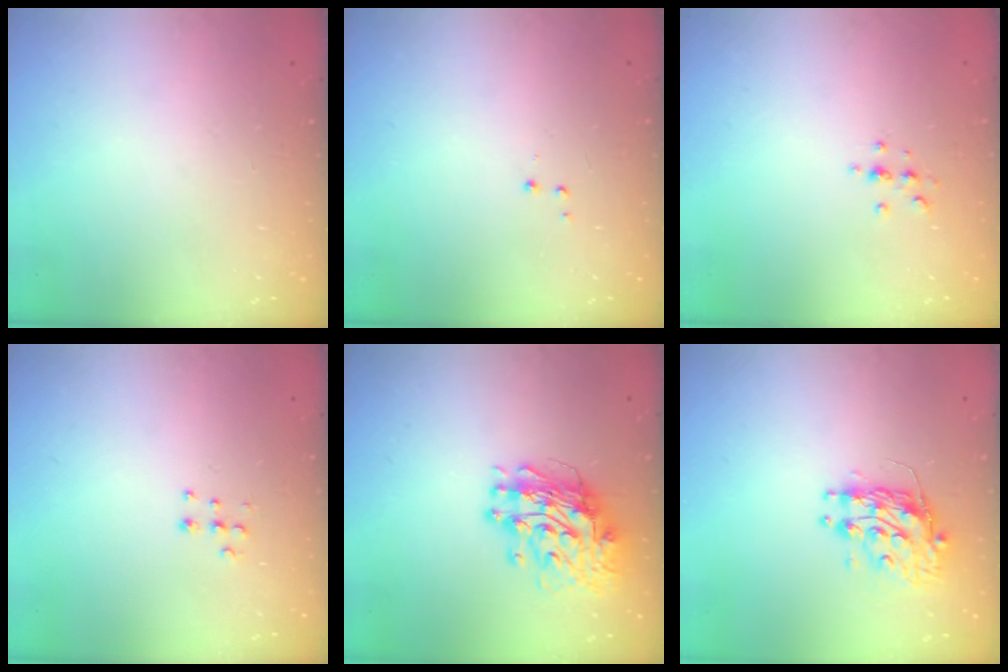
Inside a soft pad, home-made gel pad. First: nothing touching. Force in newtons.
{"total": 2.9, "press": 2.8, "slide": 0.7}
{"total": 3.3, "press": 3.2, "slide": 0.4}
{"total": 5.2, "press": 5.2, "slide": 0.2}
{"total": 11.7, "press": 11.7, "slide": 1.1}
{"total": 10.0, "press": 9.9, "slide": 0.8}